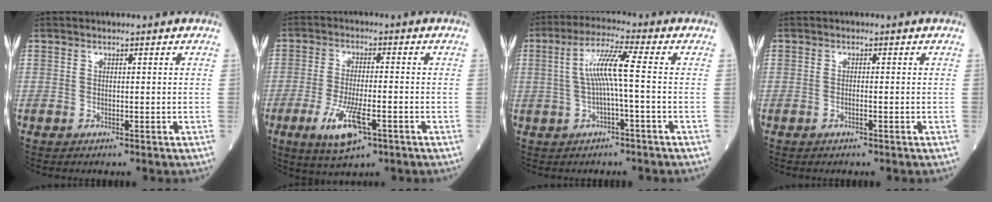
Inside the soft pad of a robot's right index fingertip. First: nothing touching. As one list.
[{"total": 8.5, "force": [-3.6, 2.2, 7.3], "torque": [-0.146, -0.016, -0.058]}, {"total": 6.8, "force": [0.0, -0.2, 6.8], "torque": [-0.133, 0.019, -0.001]}, {"total": 0.7, "force": [-0.4, 0.0, 0.6], "torque": [-0.009, 0.001, -0.008]}]